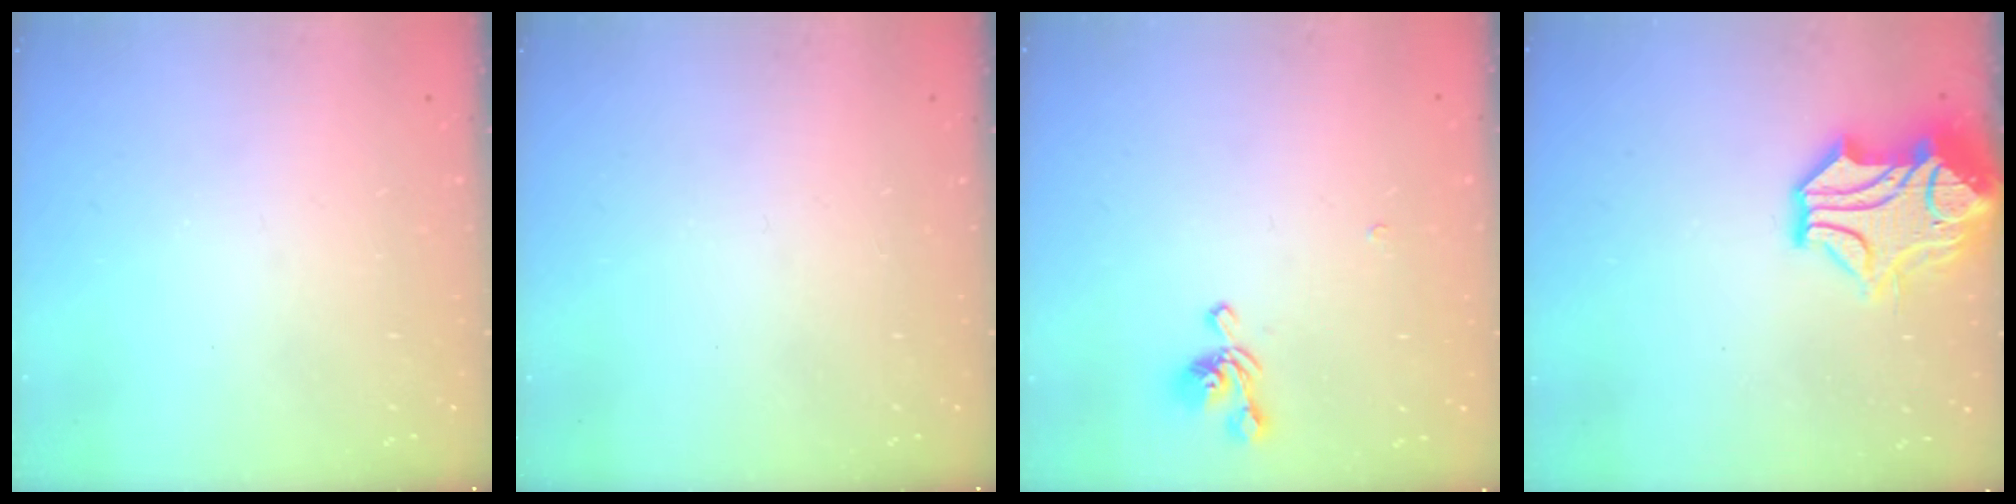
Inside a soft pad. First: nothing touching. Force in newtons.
{"total": 0.0}
{"total": 1.6, "press": 1.3, "slide": 0.9}
{"total": 6.3, "press": 6.0, "slide": 1.9}